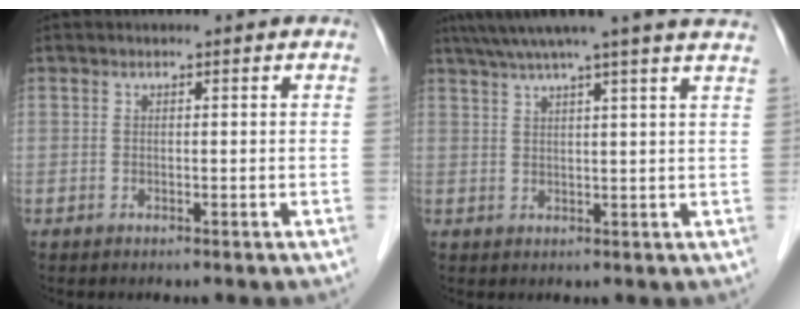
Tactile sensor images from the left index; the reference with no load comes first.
{"total": 13.4, "force": [11.4, -1.1, 6.9], "torque": [-0.116, 0.019, 0.140]}